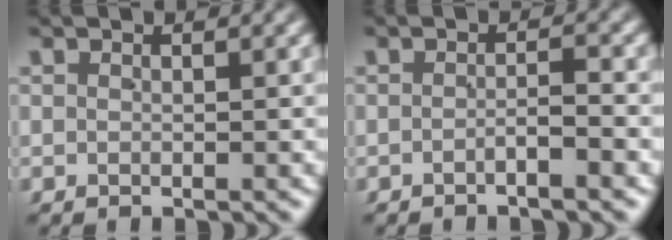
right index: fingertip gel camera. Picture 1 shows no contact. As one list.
[{"total": 1.6, "force": [-1.3, -0.1, 0.9], "torque": [-0.009, -0.001, -0.023]}]